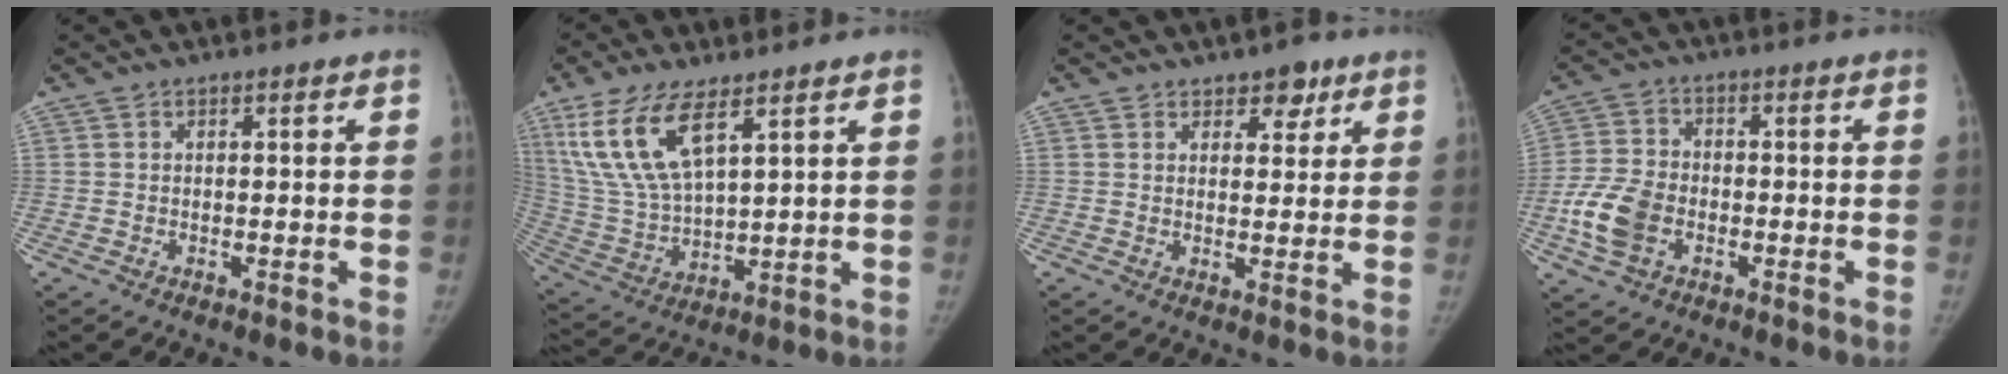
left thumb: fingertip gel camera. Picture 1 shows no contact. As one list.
[{"total": 15.0, "force": [7.8, 6.1, 11.2], "torque": [-0.231, -0.026, 0.165]}, {"total": 4.5, "force": [2.8, 2.8, 2.1], "torque": [0.001, -0.015, 0.040]}, {"total": 9.2, "force": [-2.8, 6.5, 5.8], "torque": [-0.121, 0.011, -0.057]}]